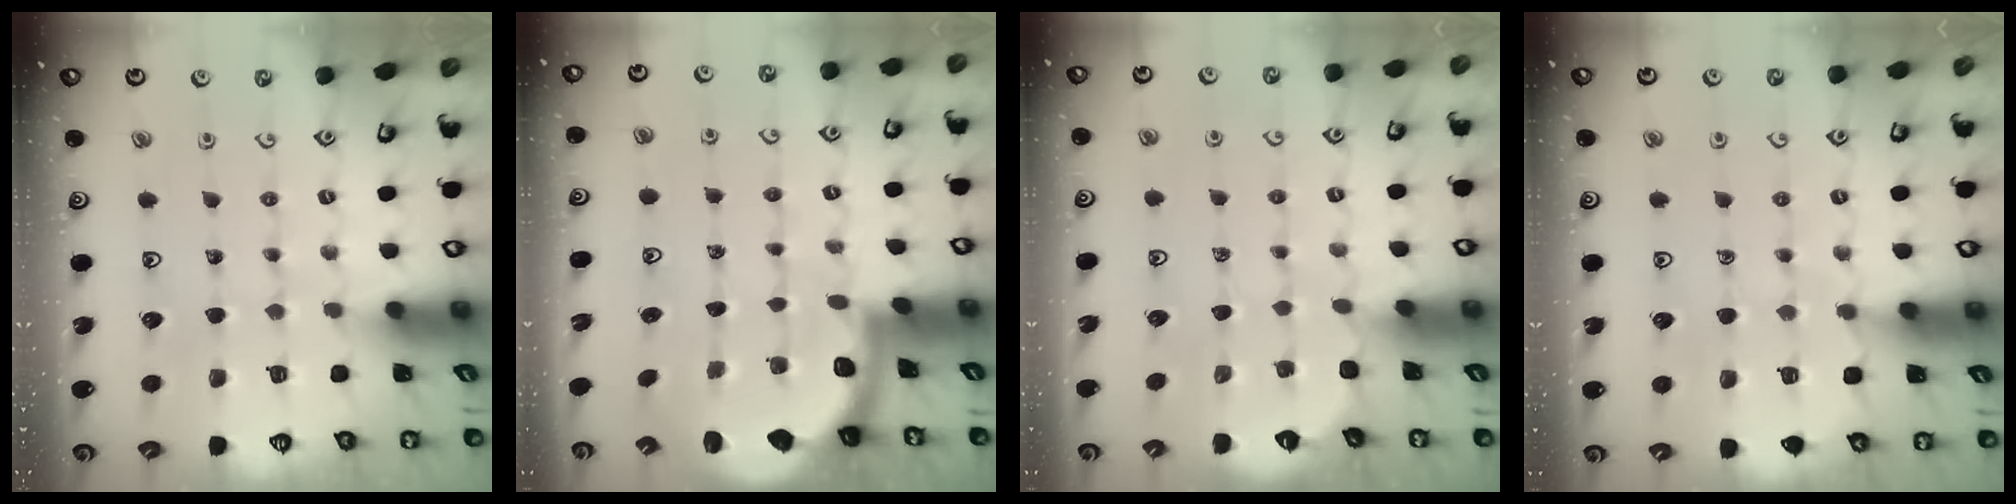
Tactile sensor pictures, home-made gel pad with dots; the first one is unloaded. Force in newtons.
{"total": 1.9, "press": 1.8, "slide": 0.5}
{"total": 1.6, "press": 1.5, "slide": 0.5}
{"total": 5.3, "press": 5.3, "slide": 0.5}